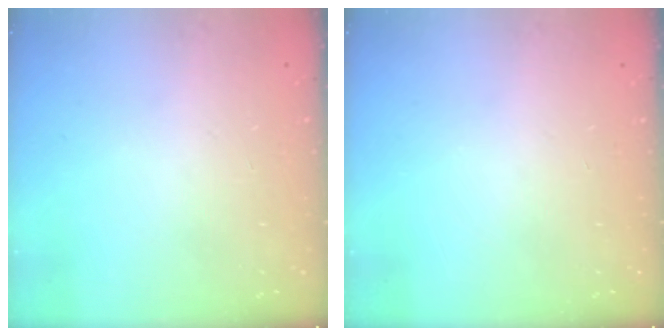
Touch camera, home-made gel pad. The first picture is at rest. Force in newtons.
{"total": 0.0}